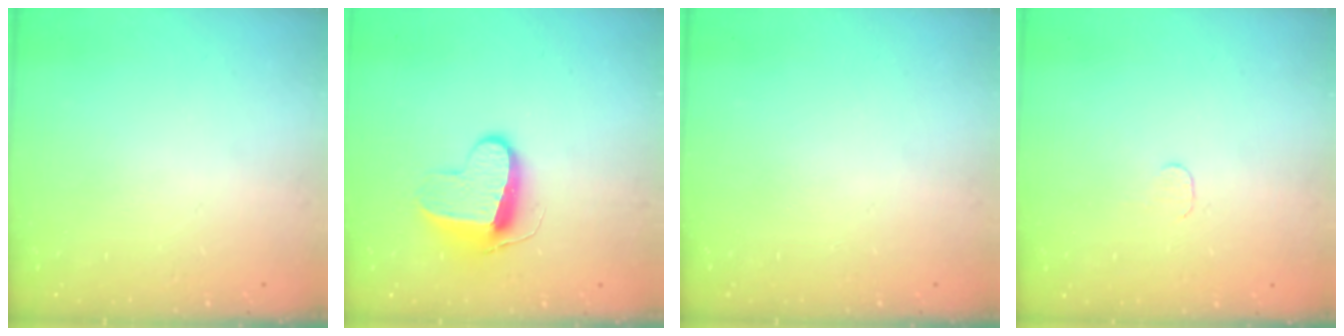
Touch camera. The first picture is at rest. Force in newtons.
{"total": 9.2, "press": 9.2, "slide": 0.3}
{"total": 0.0}
{"total": 3.1, "press": 3.1, "slide": 0.3}